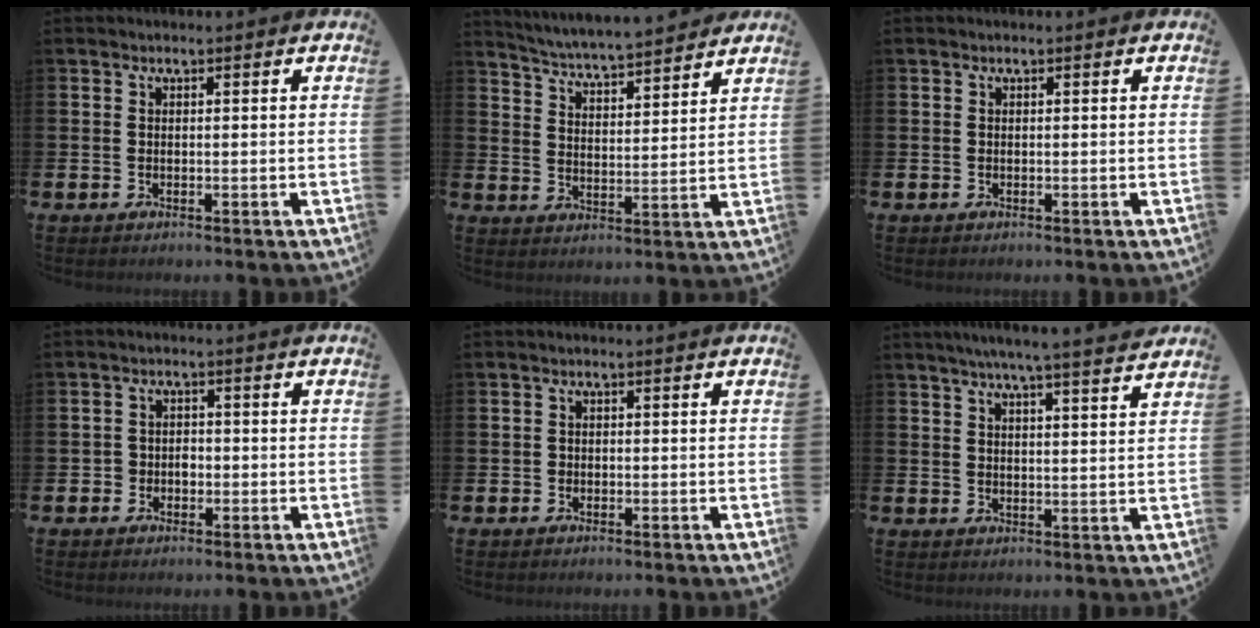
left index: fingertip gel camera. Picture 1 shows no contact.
{"total": 5.4, "force": [5.3, -0.1, 0.6], "torque": [-0.039, -0.041, 0.092]}
{"total": 0.0}
{"total": 2.0, "force": [-0.8, 1.7, 0.3], "torque": [-0.007, 0.002, -0.021]}
{"total": 0.7, "force": [-0.3, 0.6, 0.1], "torque": [-0.007, 0.006, -0.006]}
{"total": 5.7, "force": [5.3, -0.7, 2.1], "torque": [-0.046, -0.025, 0.091]}